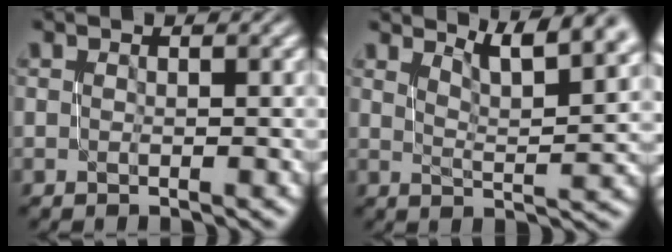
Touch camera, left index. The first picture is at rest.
{"total": 7.4, "force": [5.1, 1.8, 5.0], "torque": [-0.052, 0.014, 0.070]}